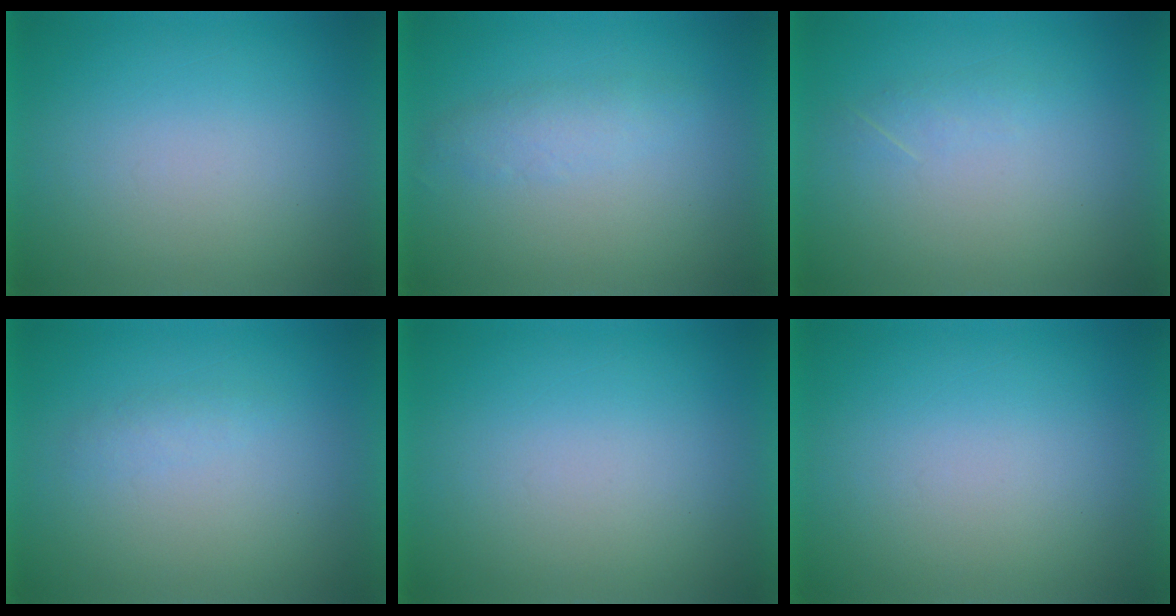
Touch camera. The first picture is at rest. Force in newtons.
{"total": 2.5}
{"total": 1.3}
{"total": 1.3}
{"total": 0.0}
{"total": 0.0}